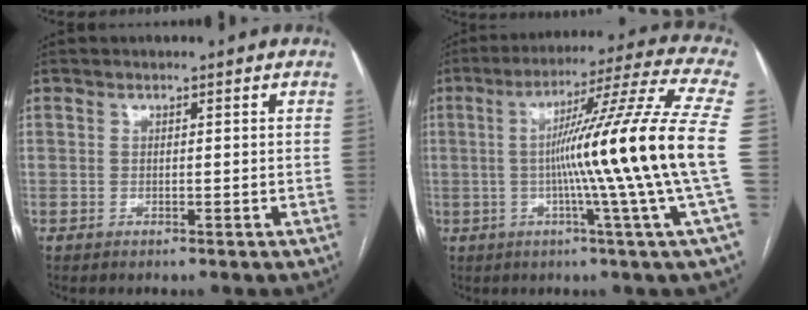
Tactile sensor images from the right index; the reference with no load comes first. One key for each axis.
{"total": 19.0, "fx": -1.4, "fy": -3.9, "fz": 18.6, "tx": -0.276, "ty": -0.013, "tz": -0.040}